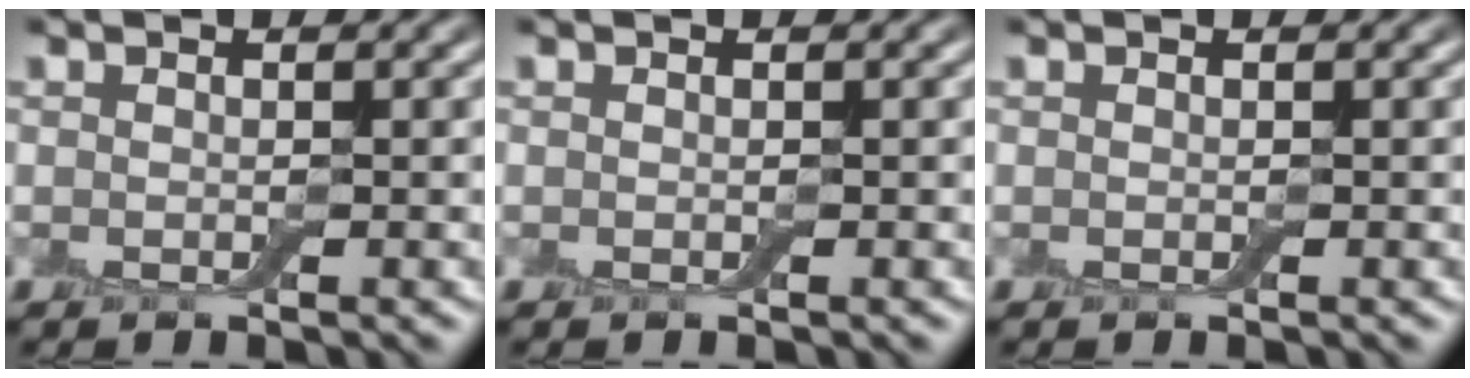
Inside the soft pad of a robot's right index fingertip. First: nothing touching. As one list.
[{"total": 0.0}, {"total": 0.0}]